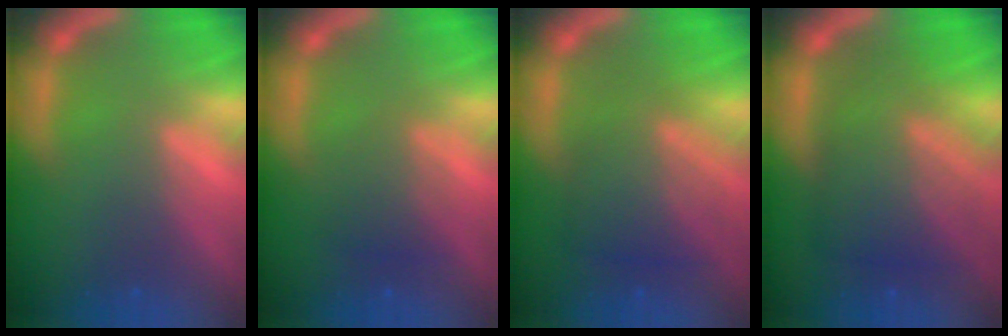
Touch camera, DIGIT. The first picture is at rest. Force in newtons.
{"total": 2.5}
{"total": 6.0}
{"total": 8.1}